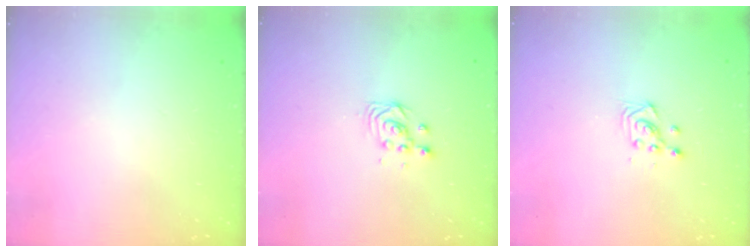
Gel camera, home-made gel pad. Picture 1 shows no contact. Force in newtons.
{"total": 3.4, "press": 3.4, "slide": 0.2}
{"total": 3.0, "press": 2.9, "slide": 0.8}